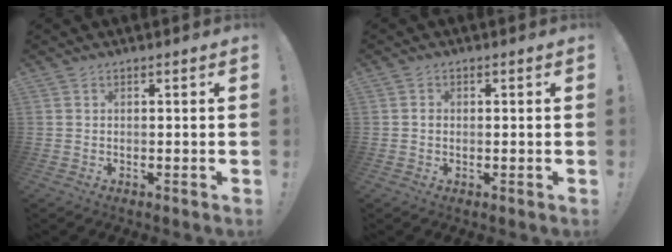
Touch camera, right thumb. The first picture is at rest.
{"total": 0.7, "force": [-0.1, 0.5, 0.4], "torque": [-0.012, 0.006, -0.002]}